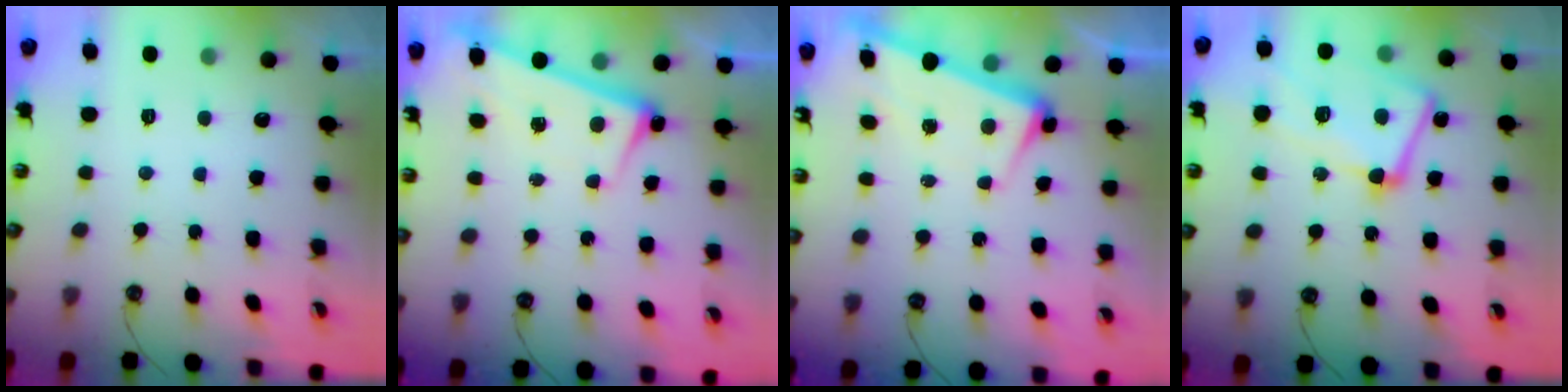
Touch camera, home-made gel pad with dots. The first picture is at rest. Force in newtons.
{"total": 2.8, "press": 2.6, "slide": 1.1}
{"total": 3.0, "press": 2.9, "slide": 0.9}
{"total": 10.0, "press": 9.9, "slide": 1.5}